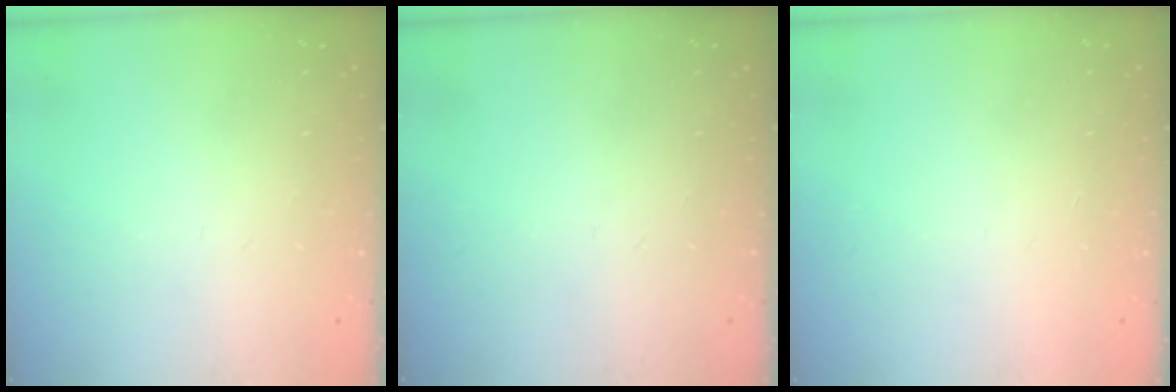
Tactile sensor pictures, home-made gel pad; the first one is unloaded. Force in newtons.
{"total": 0.0}
{"total": 1.6, "press": 1.6, "slide": 0.1}